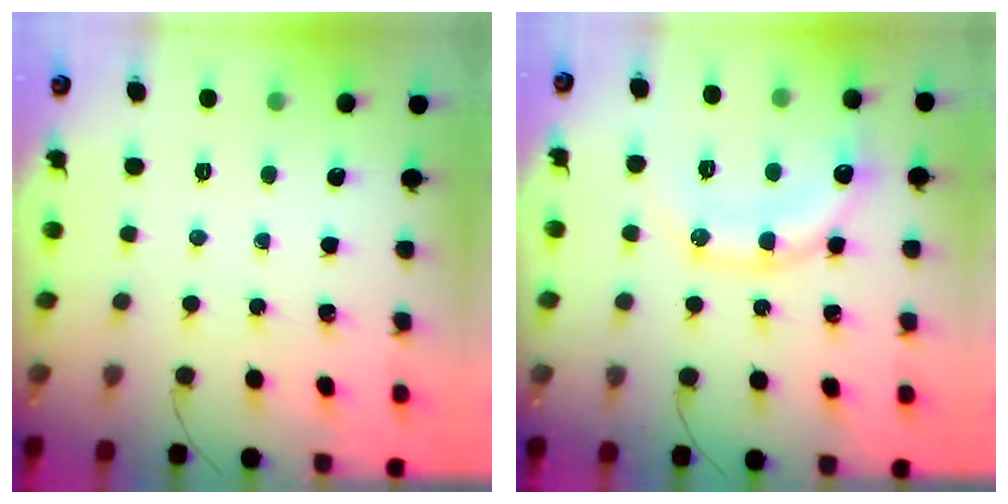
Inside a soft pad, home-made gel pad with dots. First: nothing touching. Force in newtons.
{"total": 12.9, "press": 12.8, "slide": 1.9}